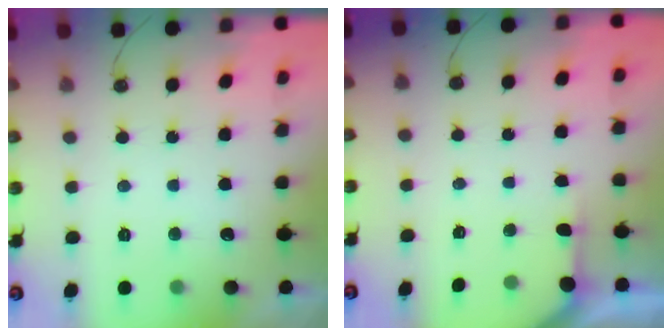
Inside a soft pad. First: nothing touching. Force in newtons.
{"total": 1.6, "press": 1.6, "slide": 0.2}